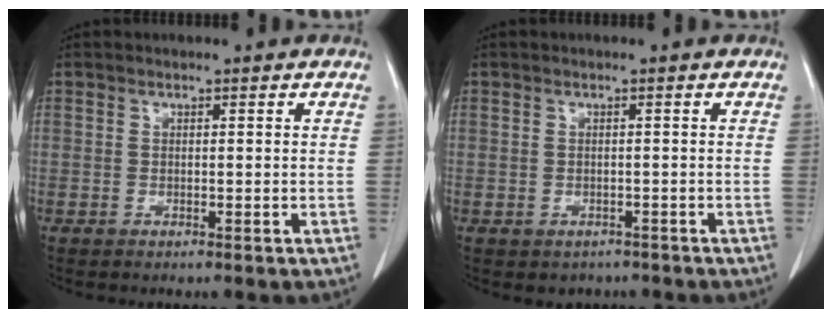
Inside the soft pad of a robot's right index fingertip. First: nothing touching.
{"total": 2.2, "force": [-1.5, 1.6, 0.2], "torque": [-0.004, 0.004, -0.017]}